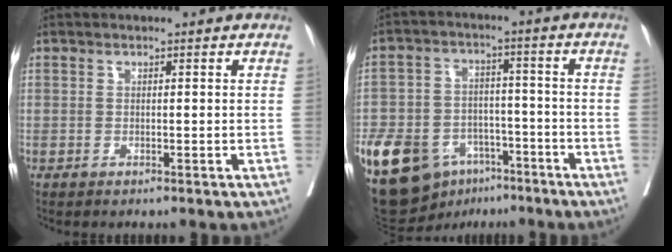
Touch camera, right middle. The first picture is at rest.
{"total": 17.2, "force": [-9.5, 11.1, 9.1], "torque": [-0.188, 0.012, -0.150]}